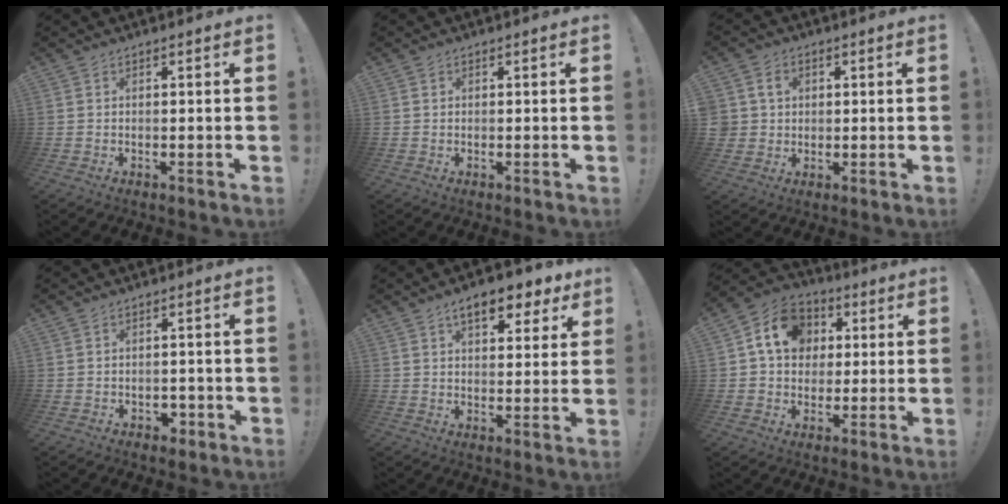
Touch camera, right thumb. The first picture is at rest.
{"total": 0.5, "force": [0.3, 0.4, 0.0], "torque": [0.004, 0.000, 0.004]}
{"total": 5.2, "force": [1.4, 4.7, 1.8], "torque": [-0.042, 0.006, 0.028]}
{"total": 2.6, "force": [-0.7, 2.1, 1.2], "torque": [-0.011, 0.001, -0.012]}
{"total": 9.8, "force": [5.9, 4.3, 6.6], "torque": [-0.090, -0.026, 0.100]}
{"total": 14.2, "force": [4.0, 11.6, 7.1], "torque": [-0.110, 0.004, 0.083]}